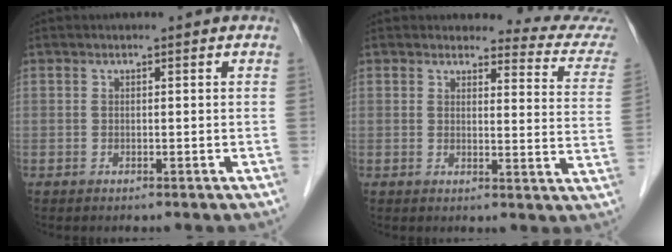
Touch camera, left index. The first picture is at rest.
{"total": 10.4, "force": [10.3, 0.4, 0.6], "torque": [0.013, -0.084, 0.087]}